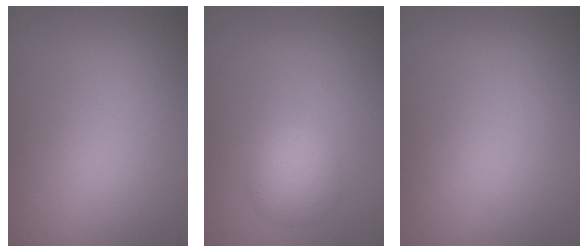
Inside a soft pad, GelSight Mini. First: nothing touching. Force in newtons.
{"total": 2.6, "press": 2.6, "slide": 0.1}
{"total": 0.0}